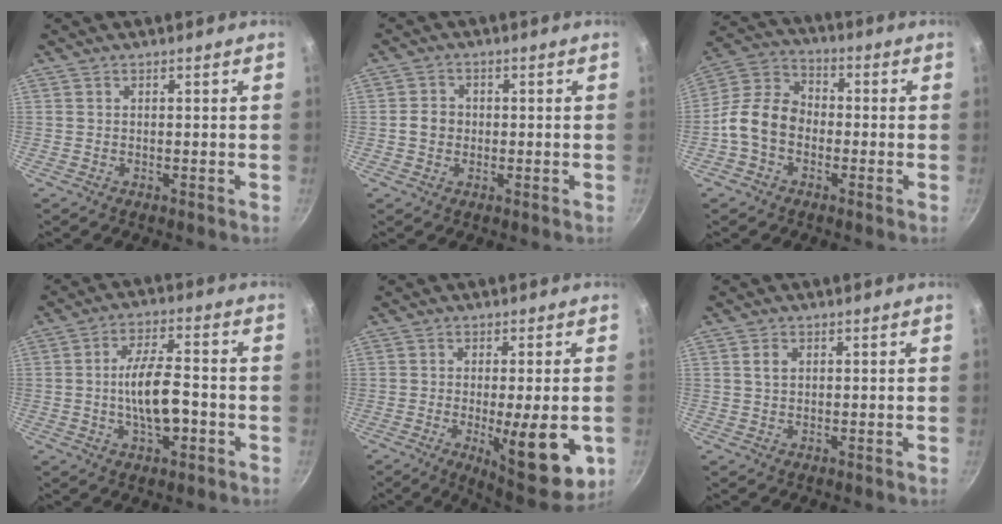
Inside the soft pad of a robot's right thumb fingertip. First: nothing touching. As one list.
[{"total": 3.5, "force": [-0.4, 3.1, 1.6], "torque": [-0.013, 0.011, -0.010]}, {"total": 10.6, "force": [-2.7, 8.0, 6.5], "torque": [-0.094, 0.036, -0.076]}, {"total": 10.4, "force": [-2.1, 4.3, 9.2], "torque": [-0.149, 0.025, -0.037]}, {"total": 14.1, "force": [-3.2, 4.0, 13.2], "torque": [-0.162, -0.003, -0.035]}, {"total": 2.1, "force": [0.6, 1.5, 1.3], "torque": [-0.019, 0.002, 0.012]}]